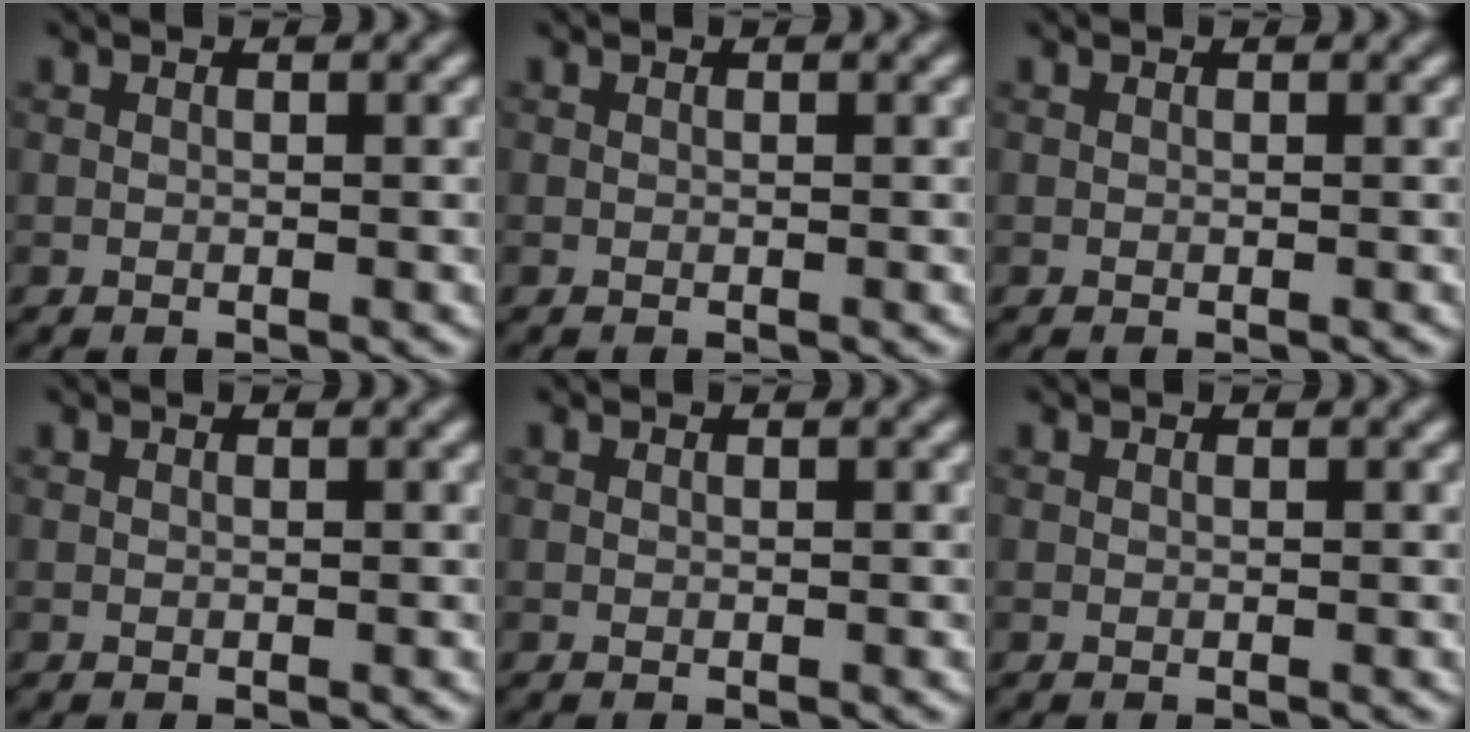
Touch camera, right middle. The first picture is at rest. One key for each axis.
{"total": 0.0}
{"total": 0.0}
{"total": 0.0}
{"total": 0.0}
{"total": 0.0}